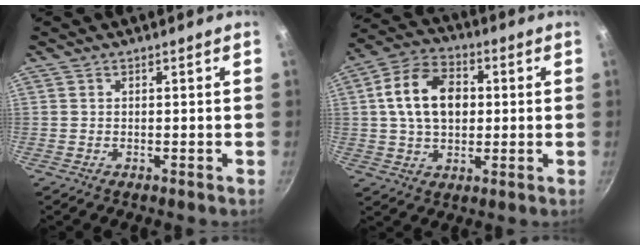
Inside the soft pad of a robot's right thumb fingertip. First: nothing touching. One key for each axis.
{"total": 13.8, "fx": 1.8, "fy": 9.6, "fz": 9.7, "tx": -0.147, "ty": 0.016, "tz": 0.019}